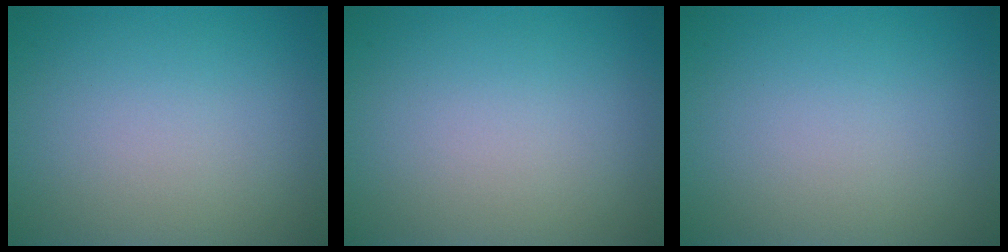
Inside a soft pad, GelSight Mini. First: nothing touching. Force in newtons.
{"total": 0.0}
{"total": 0.0}